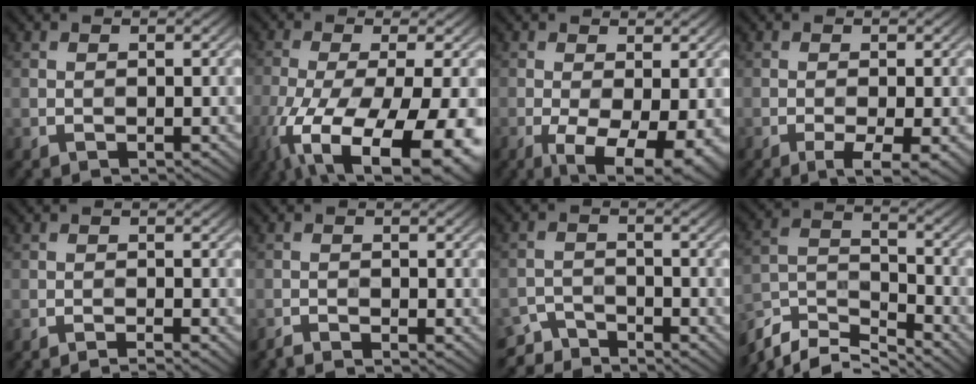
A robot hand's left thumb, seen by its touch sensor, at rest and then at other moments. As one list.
[{"total": 18.0, "force": [-8.6, 6.5, 14.4], "torque": [-0.281, -0.068, -0.109]}, {"total": 8.9, "force": [-3.3, 3.5, 7.5], "torque": [-0.134, -0.018, -0.044]}, {"total": 3.4, "force": [-1.5, 0.5, 3.0], "torque": [-0.055, -0.001, -0.024]}, {"total": 2.1, "force": [-1.6, 0.1, 1.3], "torque": [-0.015, 0.002, -0.034]}, {"total": 1.5, "force": [-1.5, 0.0, 0.4], "torque": [-0.006, -0.003, -0.034]}, {"total": 4.0, "force": [-3.6, 1.3, 1.0], "torque": [-0.017, -0.005, -0.074]}, {"total": 8.3, "force": [-6.8, 2.6, 4.0], "torque": [-0.087, -0.013, -0.139]}]